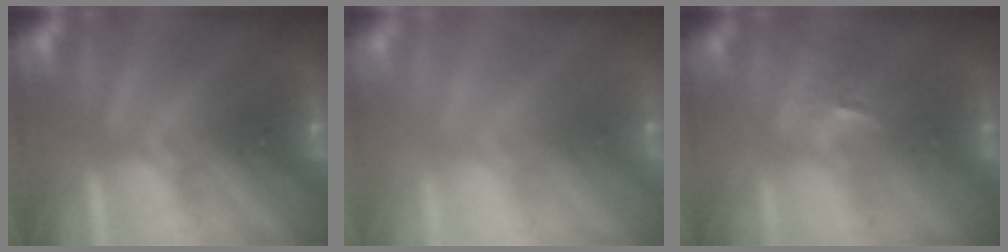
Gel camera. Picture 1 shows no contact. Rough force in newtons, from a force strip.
{"total": 8.5}
{"total": 2.5}